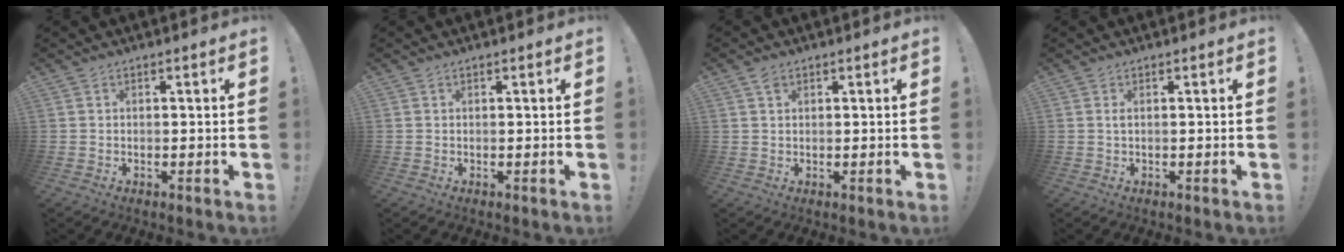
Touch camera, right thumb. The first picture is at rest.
{"total": 0.0}
{"total": 1.7, "force": [1.1, 0.9, 0.8], "torque": [-0.010, -0.004, 0.019]}
{"total": 0.9, "force": [0.2, 0.1, 0.9], "torque": [-0.020, 0.003, 0.002]}